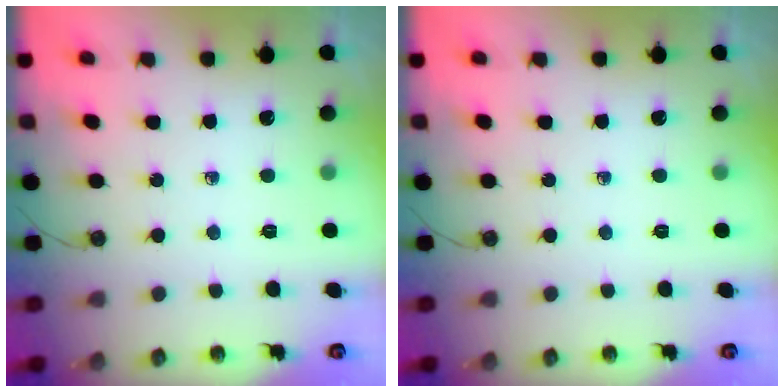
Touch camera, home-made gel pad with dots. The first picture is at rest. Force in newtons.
{"total": 0.0}